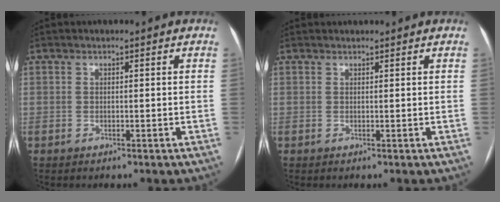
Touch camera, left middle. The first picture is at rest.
{"total": 1.2, "force": [1.2, 0.2, 0.1], "torque": [-0.006, 0.019, 0.021]}